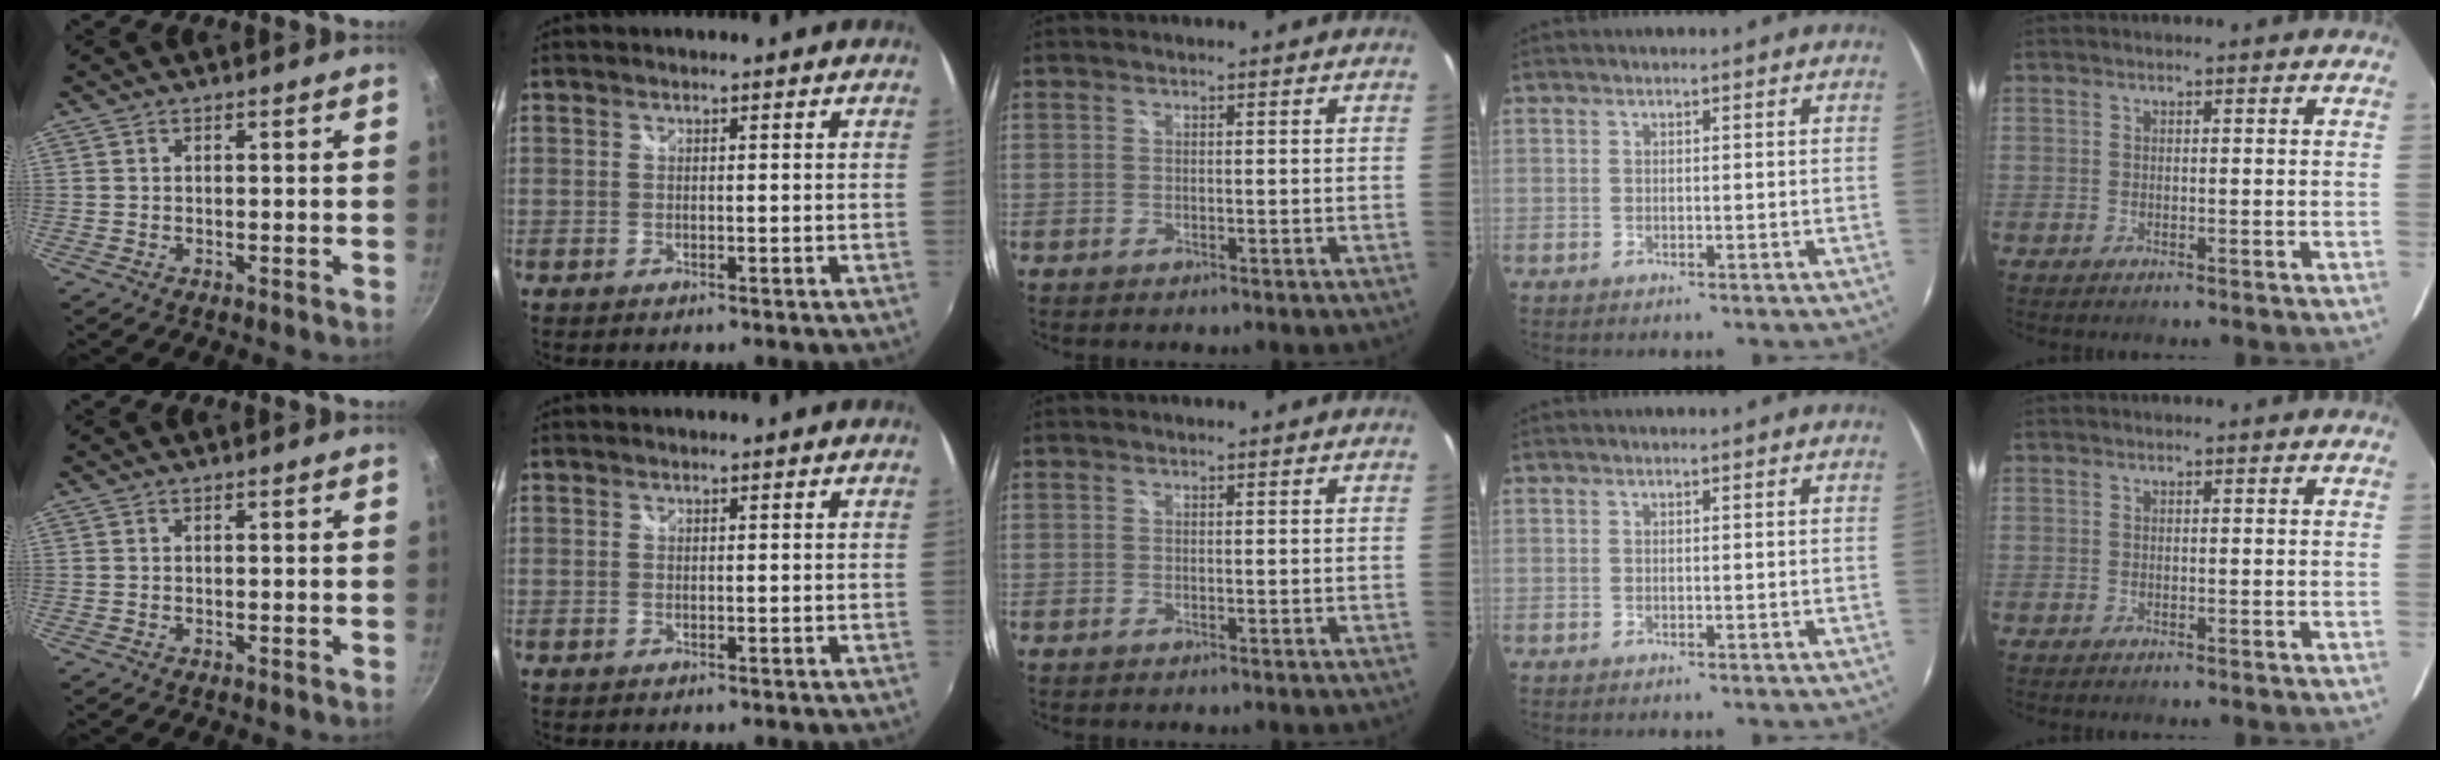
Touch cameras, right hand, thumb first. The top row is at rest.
{}